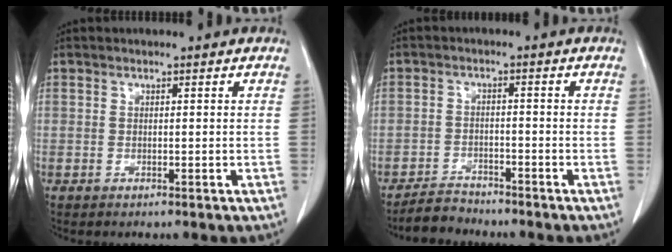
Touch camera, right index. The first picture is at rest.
{"total": 3.5, "force": [-3.3, 1.1, -0.2], "torque": [0.002, -0.003, -0.061]}